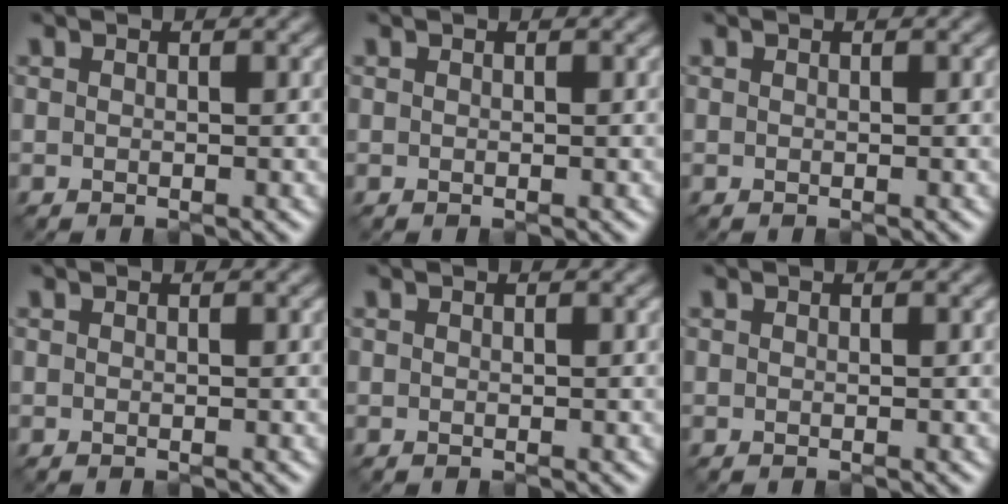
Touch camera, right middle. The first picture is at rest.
{"total": 0.0}
{"total": 0.0}
{"total": 0.0}
{"total": 0.0}
{"total": 0.0}